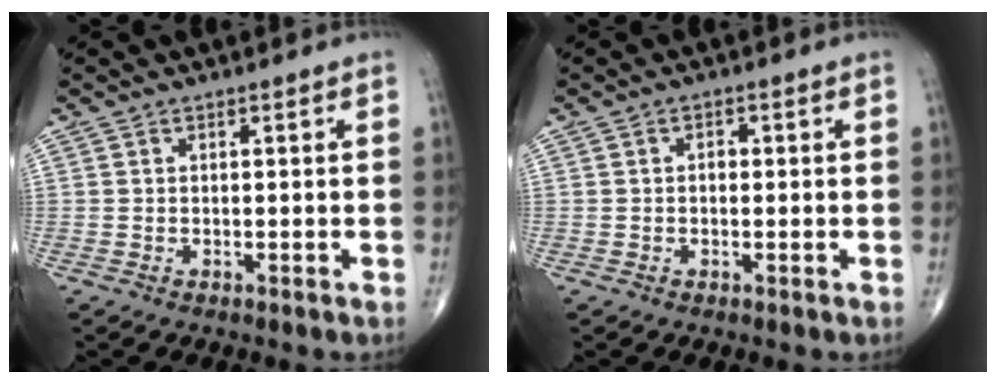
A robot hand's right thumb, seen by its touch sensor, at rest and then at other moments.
{"total": 1.3, "force": [0.0, 0.9, 1.0], "torque": [-0.012, 0.005, -0.002]}